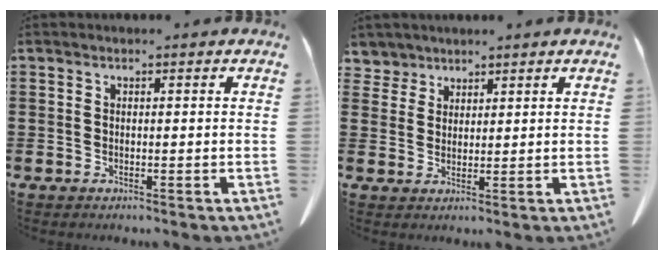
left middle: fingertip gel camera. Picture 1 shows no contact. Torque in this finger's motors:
{"motor_torque": [0.12, 0.14, -0.23, -0.07]}